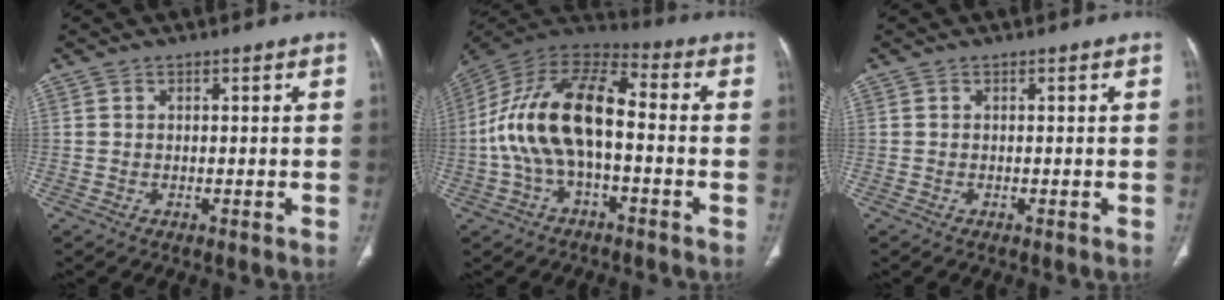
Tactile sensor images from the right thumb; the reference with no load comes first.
{"total": 17.7, "force": [-2.0, 8.7, 15.3], "torque": [-0.298, 0.046, -0.044]}
{"total": 0.0}